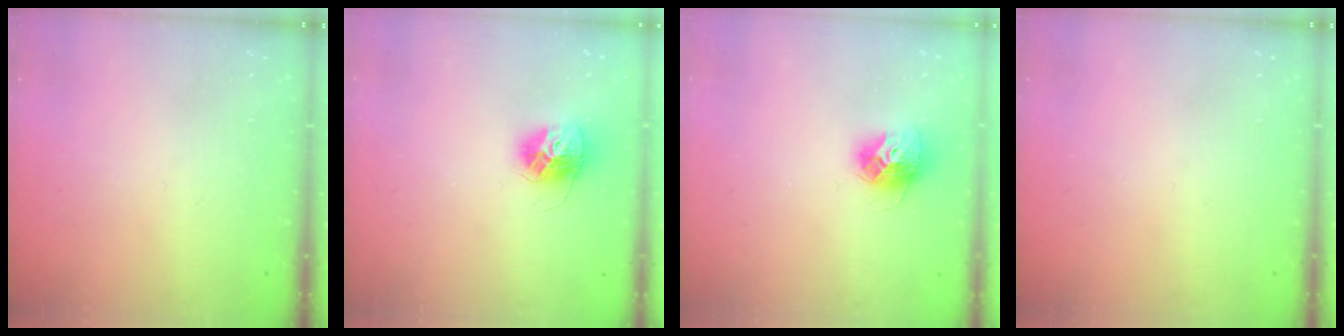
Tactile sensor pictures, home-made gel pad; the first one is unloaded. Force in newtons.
{"total": 12.3, "press": 12.2, "slide": 1.0}
{"total": 11.3, "press": 11.3, "slide": 0.9}
{"total": 0.0}